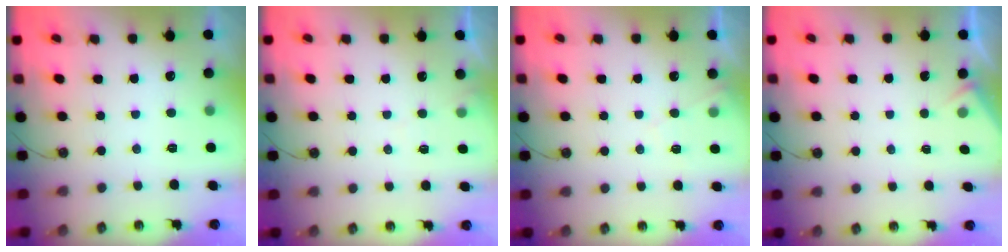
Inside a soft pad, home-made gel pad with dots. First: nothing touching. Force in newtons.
{"total": 4.2, "press": 4.1, "slide": 0.6}
{"total": 4.9, "press": 4.9, "slide": 0.7}
{"total": 2.8, "press": 2.7, "slide": 0.4}